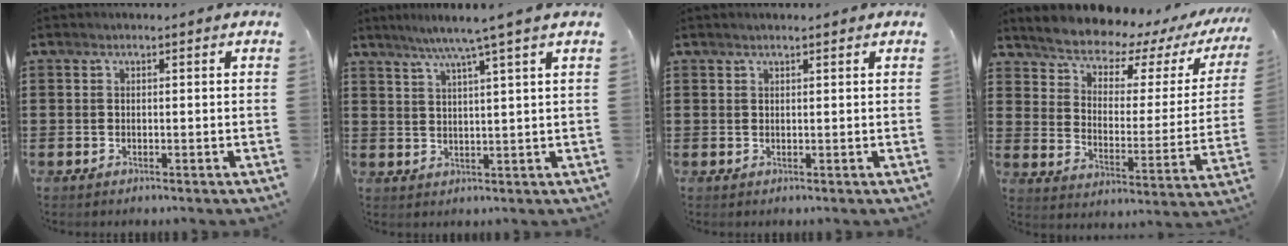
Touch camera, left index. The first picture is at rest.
{"total": 5.3, "force": [3.9, -1.1, 3.4], "torque": [-0.076, -0.010, 0.063]}
{"total": 0.8, "force": [0.7, 0.0, 0.5], "torque": [-0.009, 0.000, 0.012]}
{"total": 6.2, "force": [6.0, 1.1, 1.0], "torque": [-0.057, -0.052, 0.102]}